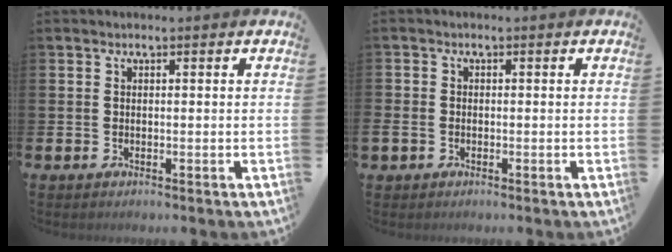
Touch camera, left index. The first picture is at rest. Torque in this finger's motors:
{"motor_torque": [1.24, 0.90, 0.25, 0.21]}